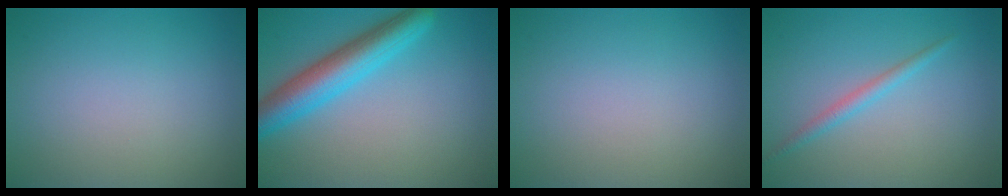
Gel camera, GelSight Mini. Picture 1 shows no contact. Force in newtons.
{"total": 5.8, "press": 5.8, "slide": 0.1}
{"total": 0.0}
{"total": 1.5, "press": 1.5, "slide": 0.1}